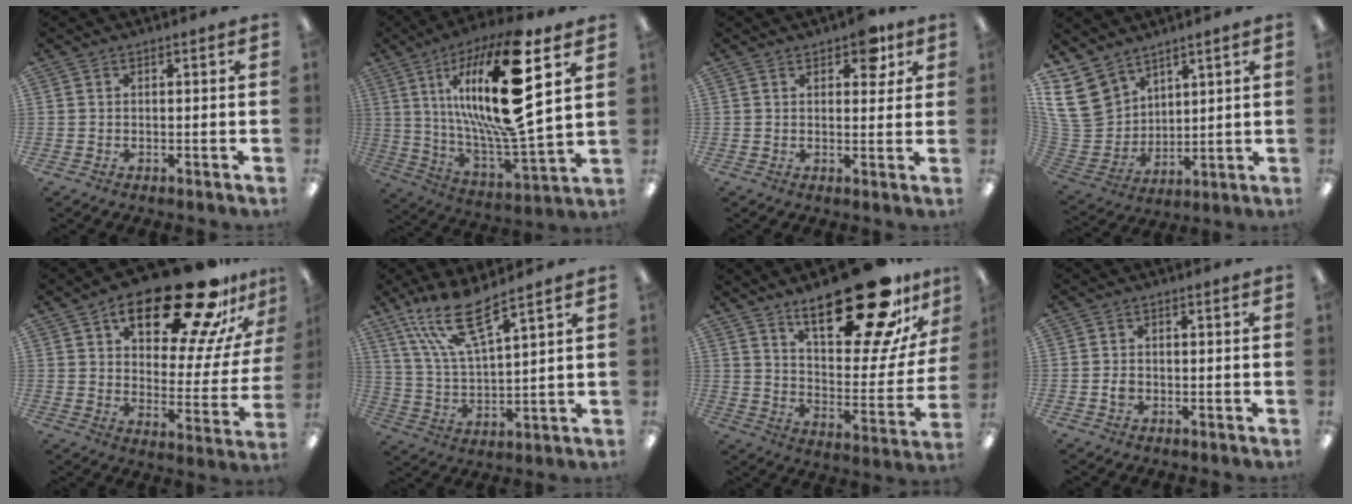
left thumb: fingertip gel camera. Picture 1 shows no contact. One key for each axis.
{"total": 26.5, "fx": 10.1, "fy": 7.2, "fz": 23.4, "tx": -0.426, "ty": -0.049, "tz": 0.156}
{"total": 5.6, "fx": 3.3, "fy": 3.1, "fz": 3.2, "tx": -0.030, "ty": -0.006, "tz": 0.053}
{"total": 14.1, "fx": 8.4, "fy": 10.4, "fz": 4.5, "tx": -0.125, "ty": -0.045, "tz": 0.170}
{"total": 25.2, "fx": 18.0, "fy": 8.5, "fz": 15.5, "tx": -0.219, "ty": -0.117, "tz": 0.289}
{"total": 13.7, "fx": 9.6, "fy": 3.7, "fz": 9.1, "tx": -0.188, "ty": -0.040, "tz": 0.170}
{"total": 27.1, "fx": 18.4, "fy": 9.1, "fz": 17.6, "tx": -0.238, "ty": -0.120, "tz": 0.296}
{"total": 2.0, "fx": -0.5, "fy": 1.7, "fz": 1.0, "tx": -0.016, "ty": 0.005, "tz": -0.011}